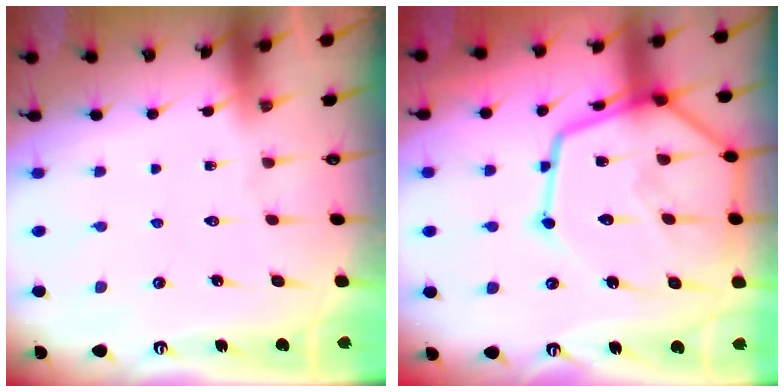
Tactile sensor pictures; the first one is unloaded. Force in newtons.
{"total": 21.6, "press": 21.5, "slide": 1.8}